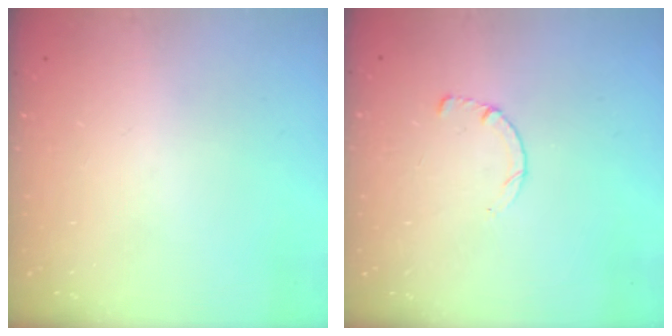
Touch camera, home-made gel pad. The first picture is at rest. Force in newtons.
{"total": 2.6, "press": 2.5, "slide": 0.3}